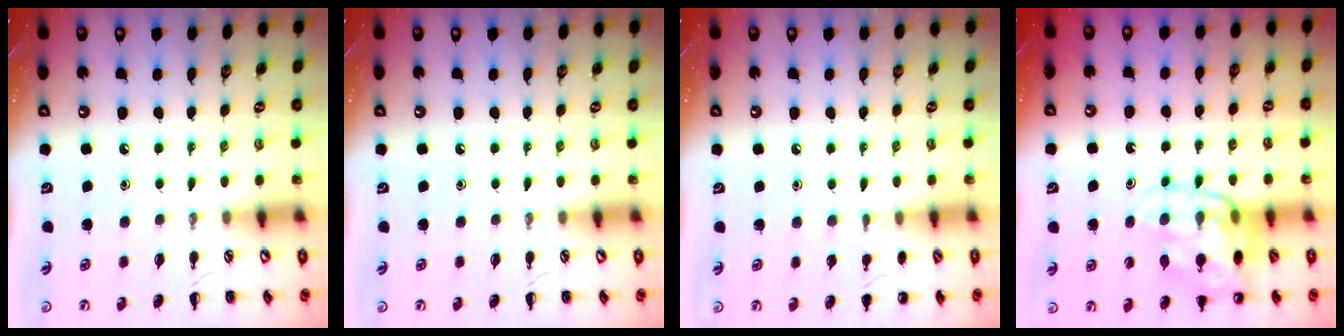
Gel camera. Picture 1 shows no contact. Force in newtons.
{"total": 0.0}
{"total": 4.7, "press": 4.5, "slide": 1.4}
{"total": 14.4, "press": 14.2, "slide": 2.7}